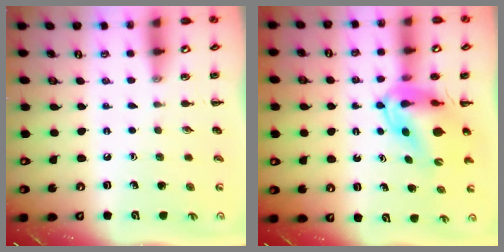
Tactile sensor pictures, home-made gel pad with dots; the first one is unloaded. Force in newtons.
{"total": 9.9, "press": 9.4, "slide": 3.2}